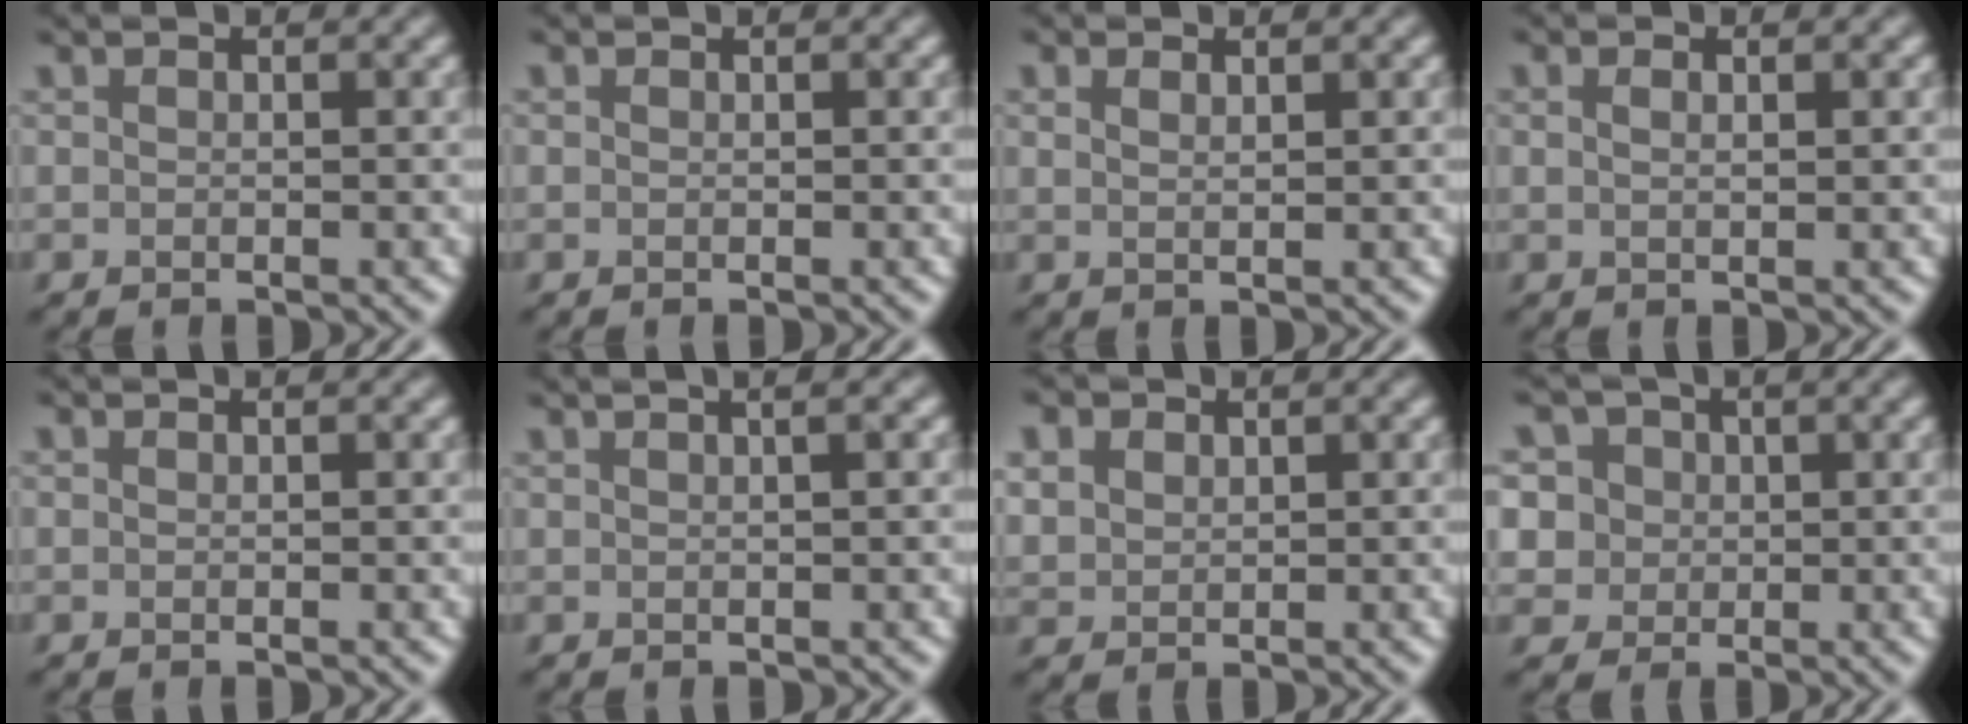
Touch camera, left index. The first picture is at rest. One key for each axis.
{"total": 0.0}
{"total": 1.0, "fx": 0.7, "fy": 0.2, "fz": 0.7, "tx": -0.017, "ty": 0.002, "tz": 0.015}
{"total": 1.6, "fx": 0.8, "fy": 0.6, "fz": 1.3, "tx": -0.019, "ty": -0.001, "tz": 0.006}
{"total": 0.0}
{"total": 3.8, "fx": 2.0, "fy": 1.5, "fz": 2.8, "tx": -0.016, "ty": 0.027, "tz": 0.001}
{"total": 3.2, "fx": 1.7, "fy": 2.3, "fz": 1.4, "tx": -0.050, "ty": 0.012, "tz": 0.036}
{"total": 7.3, "fx": 3.3, "fy": 5.8, "fz": 3.0, "tx": -0.050, "ty": 0.023, "tz": 0.026}